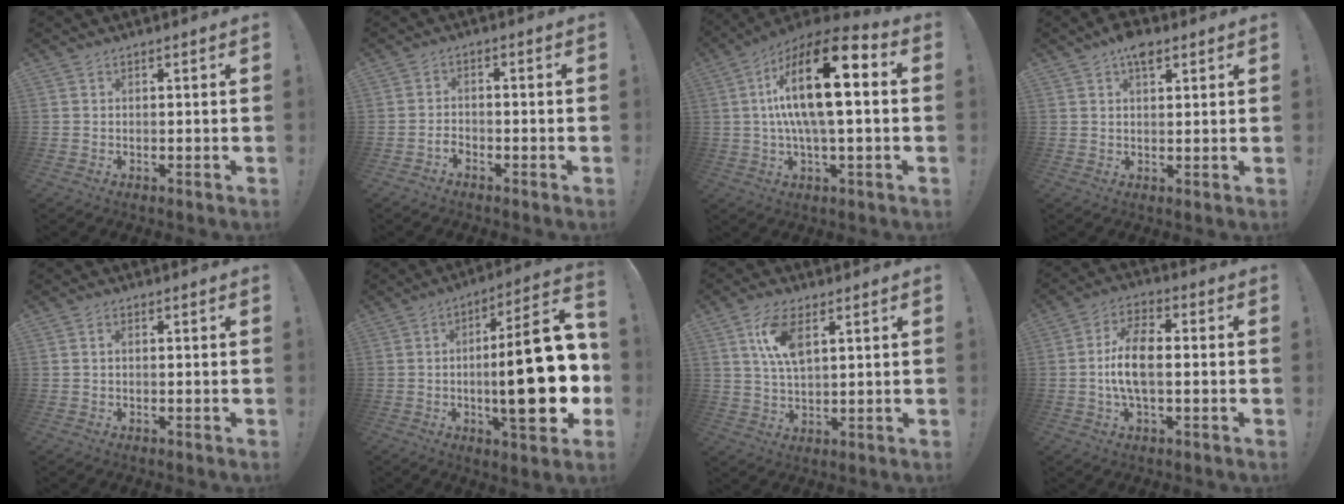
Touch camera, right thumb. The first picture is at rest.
{"total": 2.3, "force": [-1.8, 1.0, 1.0], "torque": [-0.013, 0.007, -0.033]}
{"total": 20.4, "force": [3.4, 6.6, 19.0], "torque": [-0.332, -0.014, 0.046]}
{"total": 5.8, "force": [3.3, 2.8, 3.8], "torque": [-0.055, -0.013, 0.057]}
{"total": 1.2, "force": [0.1, 0.7, 0.9], "torque": [-0.016, 0.002, 0.000]}
{"total": 24.4, "force": [-2.4, 6.3, 23.5], "torque": [-0.349, -0.005, -0.039]}
{"total": 9.8, "force": [4.0, 4.4, 7.7], "torque": [-0.158, -0.004, 0.070]}
{"total": 10.2, "force": [-0.7, 4.7, 9.0], "torque": [-0.170, 0.003, -0.014]}